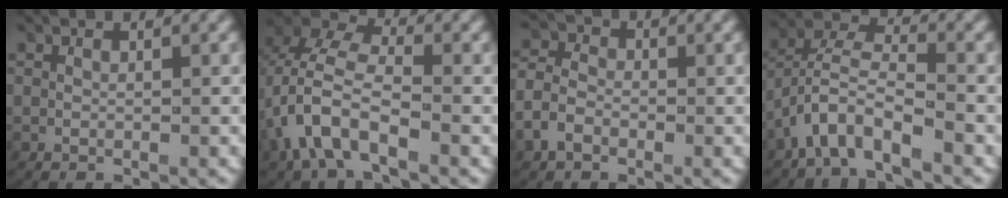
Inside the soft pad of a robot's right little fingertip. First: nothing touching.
{"total": 6.4, "force": [-0.2, 4.4, 4.7], "torque": [-0.114, -0.007, -0.007]}
{"total": 3.2, "force": [-1.0, 2.7, 1.5], "torque": [-0.042, -0.009, -0.019]}
{"total": 3.9, "force": [-1.2, 2.5, 2.6], "torque": [-0.063, -0.004, -0.031]}